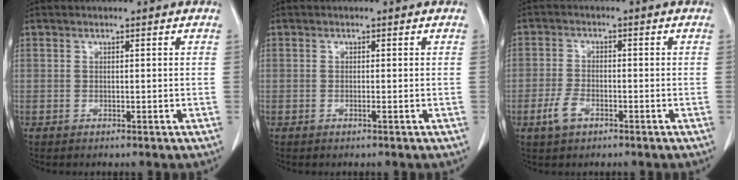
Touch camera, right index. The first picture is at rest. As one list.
[{"total": 0.5, "force": [-0.2, -0.1, 0.5], "torque": [-0.010, 0.000, -0.004]}, {"total": 3.8, "force": [-1.9, 2.2, 2.5], "torque": [-0.057, 0.001, -0.033]}]